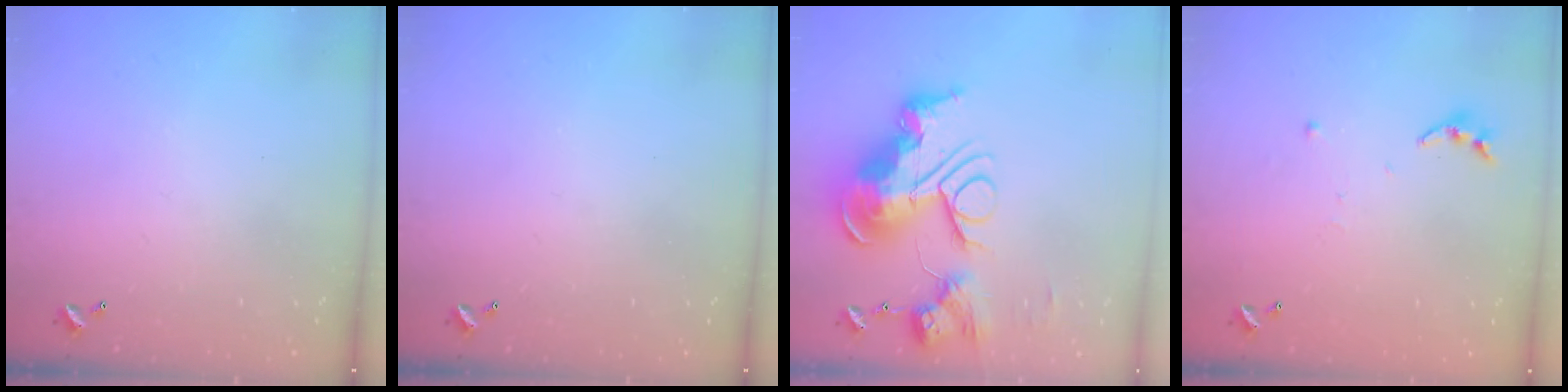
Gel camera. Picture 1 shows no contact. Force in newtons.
{"total": 0.0}
{"total": 0.7, "press": 0.7, "slide": 0.0}
{"total": 3.8, "press": 3.8, "slide": 0.3}